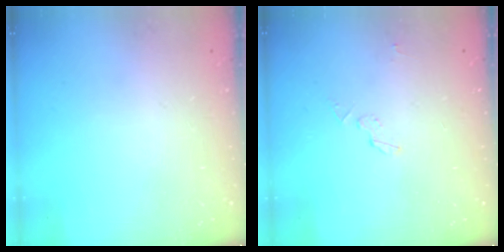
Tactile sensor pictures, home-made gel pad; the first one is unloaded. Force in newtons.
{"total": 3.2, "press": 3.2, "slide": 0.2}